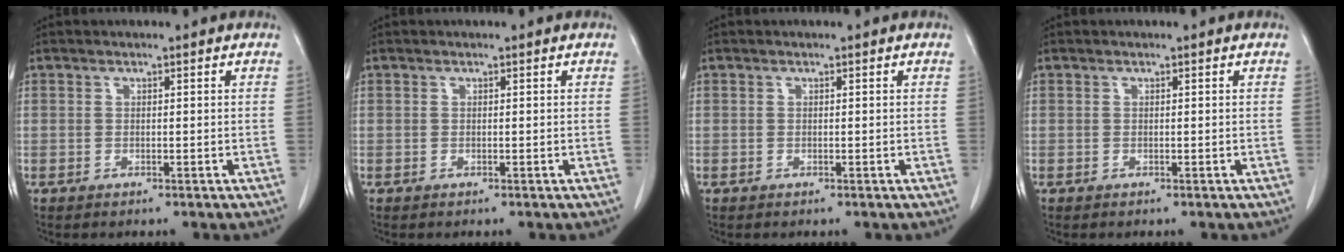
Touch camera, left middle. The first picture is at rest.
{"total": 0.0}
{"total": 0.0}
{"total": 0.0}